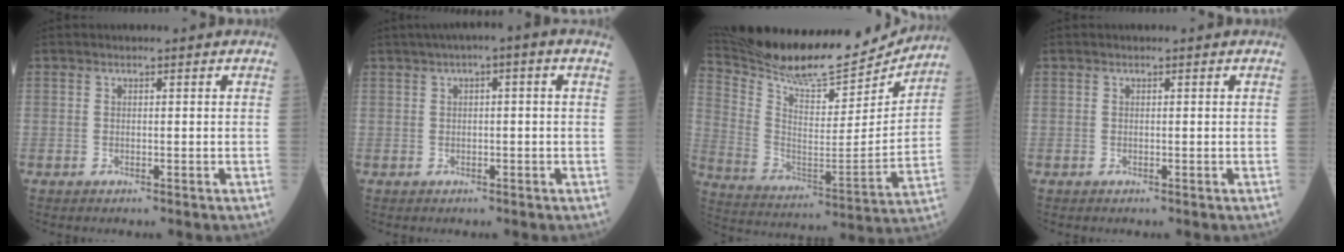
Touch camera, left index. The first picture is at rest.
{"total": 4.2, "force": [1.9, 0.2, 3.7], "torque": [-0.058, 0.023, 0.025]}
{"total": 23.0, "force": [21.5, 3.5, 7.6], "torque": [-0.147, -0.044, 0.335]}
{"total": 0.0}